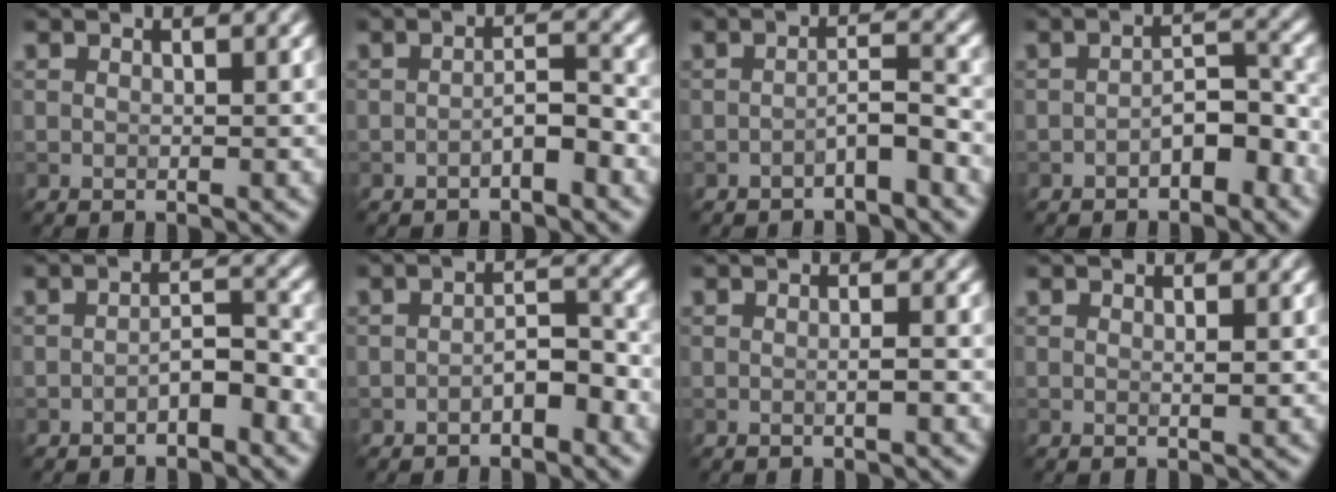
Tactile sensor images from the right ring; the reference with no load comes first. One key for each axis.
{"total": 2.0, "fx": -1.1, "fy": 0.5, "fz": 1.6, "tx": -0.028, "ty": 0.008, "tz": -0.022}
{"total": 2.1, "fx": -1.4, "fy": 0.3, "fz": 1.5, "tx": -0.025, "ty": 0.011, "tz": -0.028}
{"total": 3.2, "fx": -1.7, "fy": 1.4, "fz": 2.3, "tx": -0.033, "ty": 0.013, "tz": -0.028}
{"total": 2.3, "fx": -1.3, "fy": 0.8, "fz": 1.7, "tx": -0.027, "ty": 0.010, "tz": -0.024}
{"total": 2.5, "fx": -1.3, "fy": 0.9, "fz": 1.9, "tx": -0.028, "ty": 0.010, "tz": -0.023}
{"total": 1.0, "fx": -0.2, "fy": 0.2, "fz": 0.9, "tx": -0.012, "ty": -0.001, "tz": -0.006}
{"total": 0.5, "fx": 0.2, "fy": 0.1, "fz": 0.5, "tx": -0.005, "ty": 0.001, "tz": 0.004}